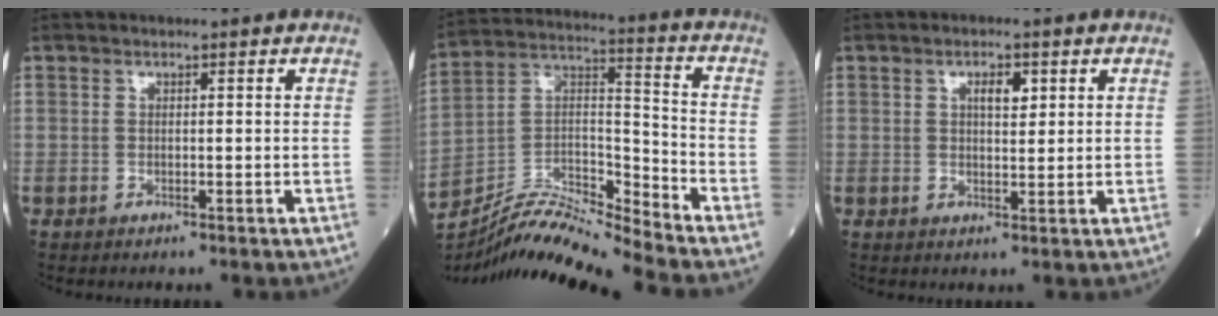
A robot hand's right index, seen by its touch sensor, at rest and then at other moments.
{"total": 13.2, "force": [-12.6, -1.3, 3.6], "torque": [-0.063, 0.034, -0.234]}
{"total": 3.0, "force": [1.2, 1.2, 2.5], "torque": [-0.041, 0.001, 0.020]}